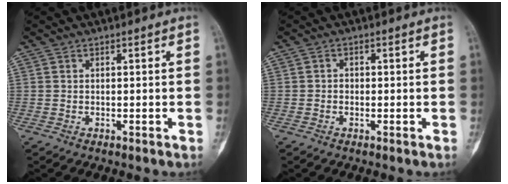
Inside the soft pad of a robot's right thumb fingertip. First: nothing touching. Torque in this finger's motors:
{"motor_torque": [-0.38, -0.38, -0.01, 0.18, -0.10]}